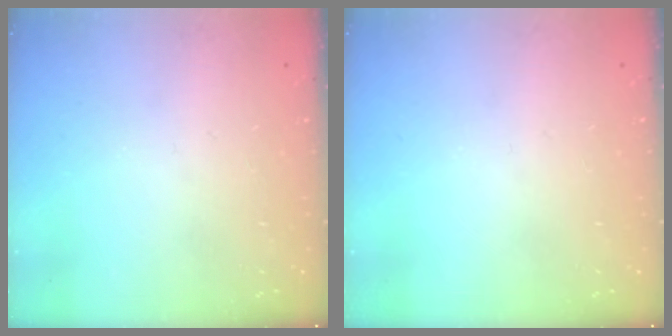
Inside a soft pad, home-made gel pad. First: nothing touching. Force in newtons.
{"total": 0.0}